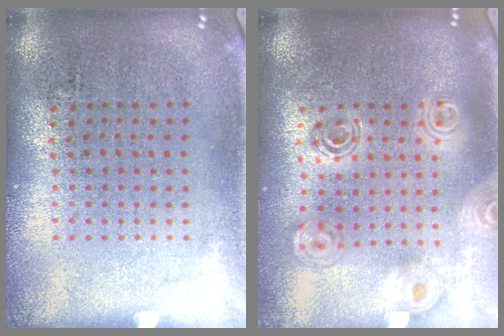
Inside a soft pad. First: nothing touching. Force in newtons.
{"total": 1.8, "press": 1.6, "slide": 0.9}